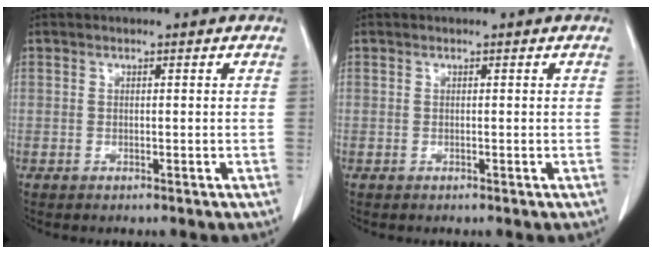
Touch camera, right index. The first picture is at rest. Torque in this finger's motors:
{"motor_torque": [0.00, 0.00, 0.00, 0.00]}